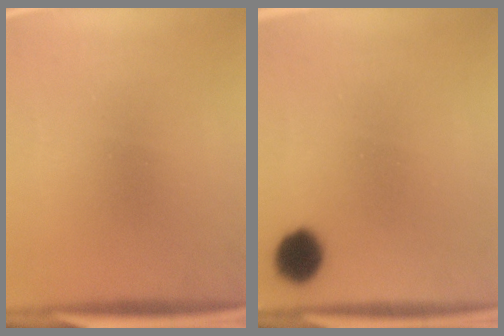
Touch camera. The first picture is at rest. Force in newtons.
{"total": 6.8}